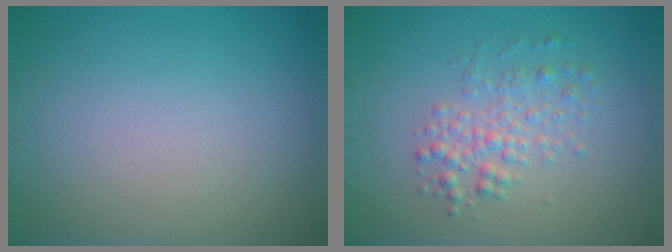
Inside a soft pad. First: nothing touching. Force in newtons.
{"total": 2.7, "press": 2.7, "slide": 0.0}